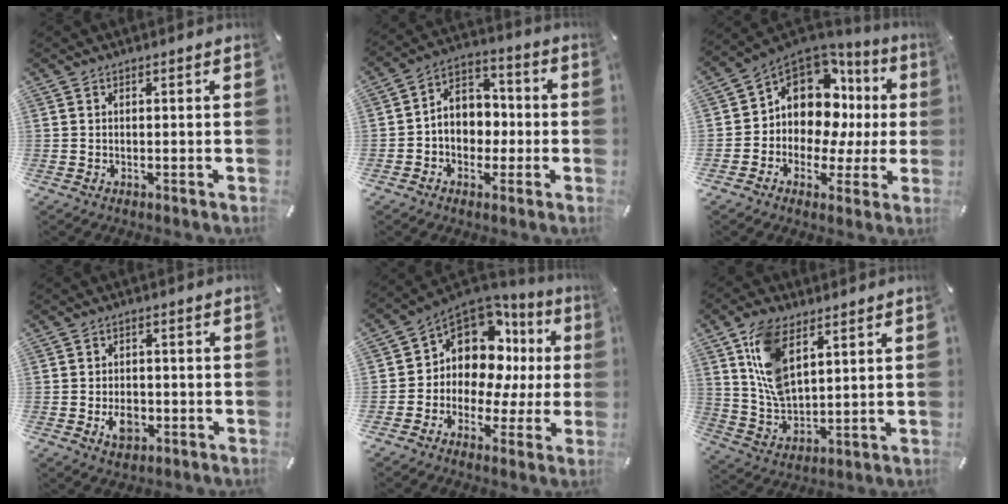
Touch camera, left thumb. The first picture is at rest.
{"total": 7.8, "force": [-1.5, 6.9, 3.3], "torque": [-0.066, 0.016, -0.027]}
{"total": 11.0, "force": [3.5, 8.8, 5.5], "torque": [-0.094, -0.044, 0.067]}
{"total": 5.4, "force": [-1.6, 4.0, 3.3], "torque": [-0.060, 0.001, -0.028]}
{"total": 11.2, "force": [4.2, 8.7, 5.6], "torque": [-0.105, -0.052, 0.077]}
{"total": 11.9, "force": [5.9, 6.5, 8.1], "torque": [-0.196, -0.018, 0.108]}